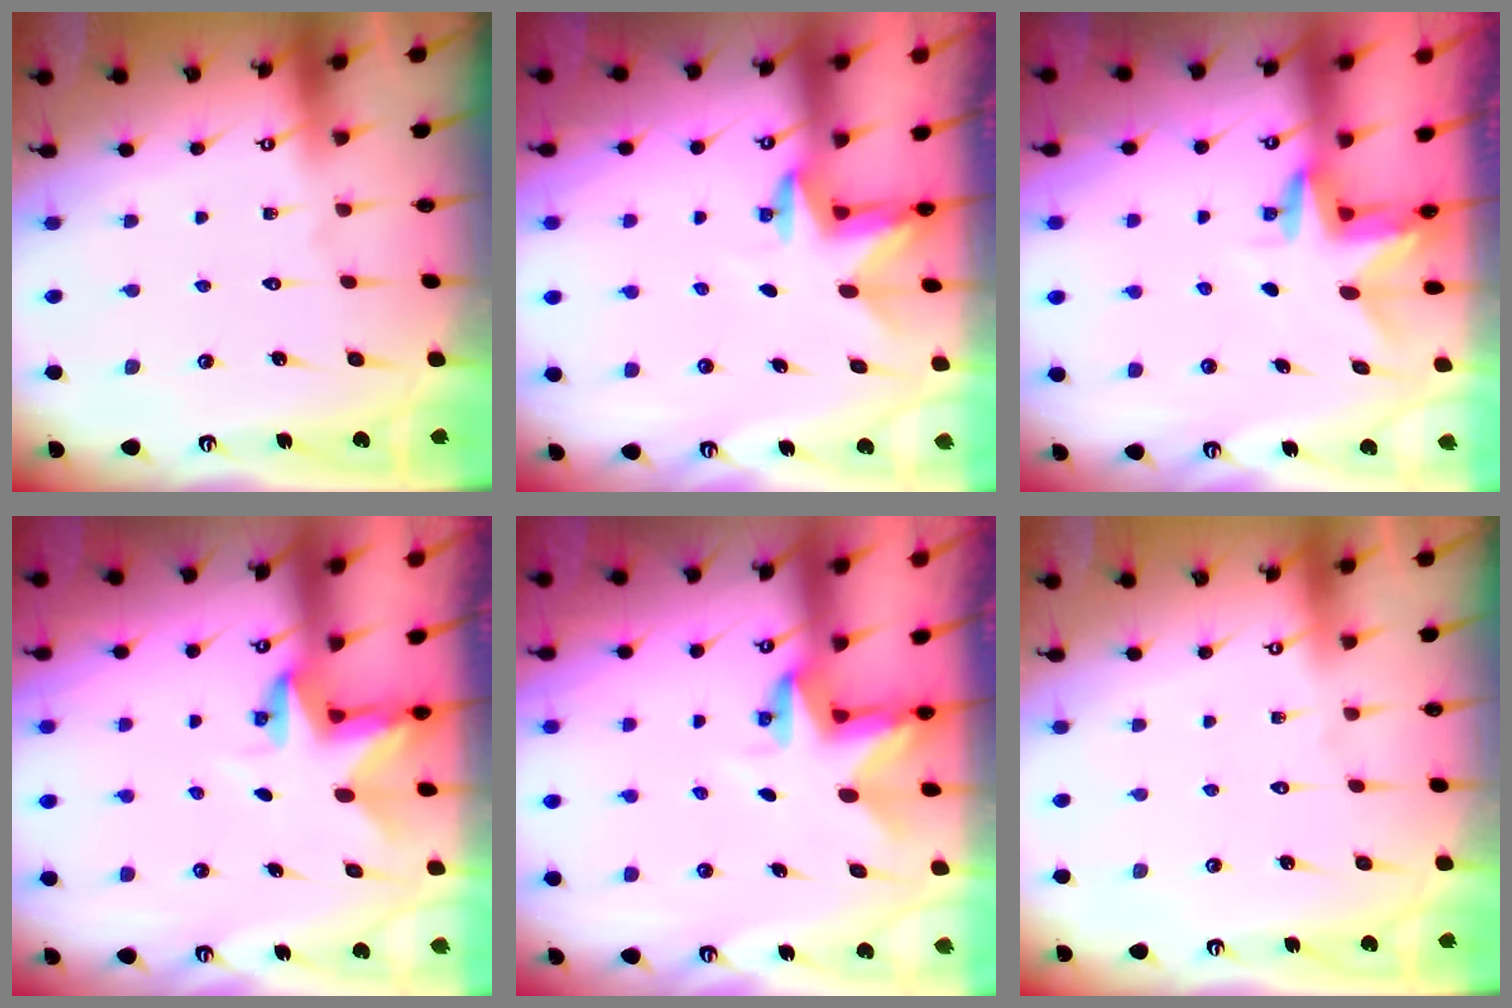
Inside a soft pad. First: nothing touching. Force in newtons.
{"total": 3.0, "press": 2.9, "slide": 0.7}
{"total": 3.0, "press": 3.0, "slide": 0.2}
{"total": 3.0, "press": 3.0, "slide": 0.2}
{"total": 3.0, "press": 3.0, "slide": 0.2}
{"total": 0.0}